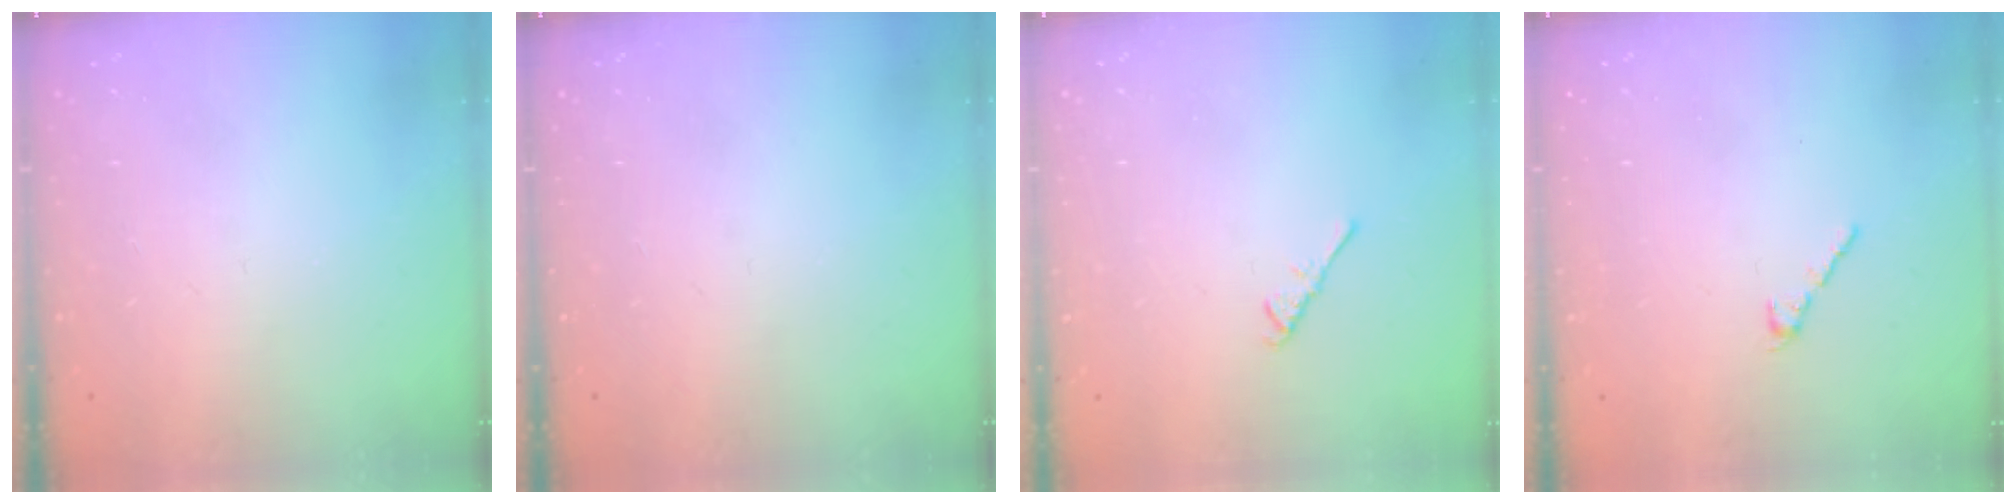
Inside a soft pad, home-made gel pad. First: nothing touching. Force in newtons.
{"total": 0.0}
{"total": 2.6, "press": 2.6, "slide": 0.6}
{"total": 2.5, "press": 2.4, "slide": 0.7}